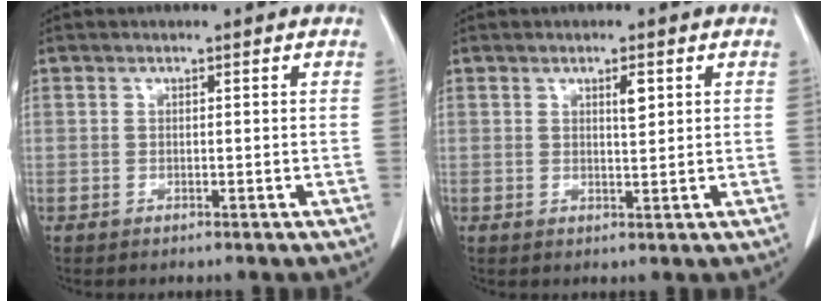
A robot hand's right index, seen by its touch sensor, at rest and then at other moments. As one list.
[{"total": 2.1, "force": [0.9, 0.4, 1.8], "torque": [-0.031, -0.003, 0.015]}]